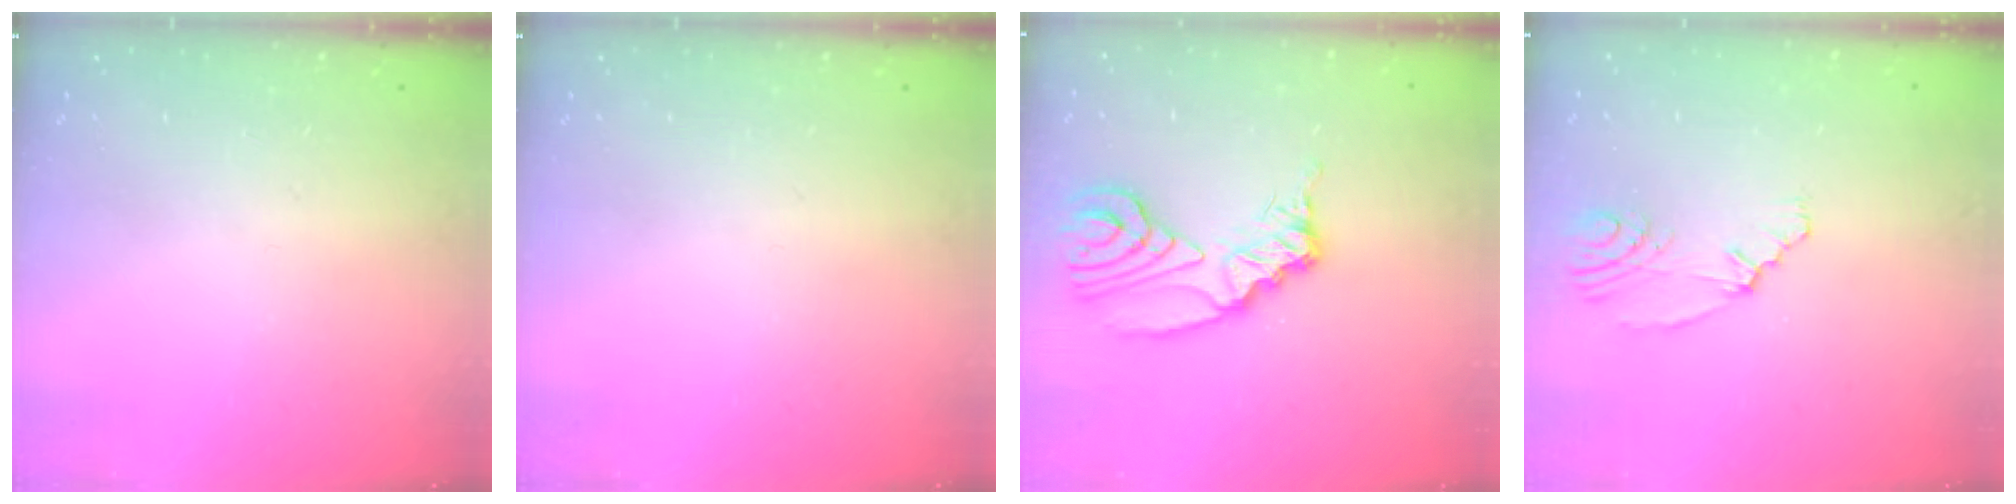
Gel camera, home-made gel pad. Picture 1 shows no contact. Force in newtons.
{"total": 0.0}
{"total": 12.5, "press": 12.4, "slide": 1.8}
{"total": 4.4, "press": 2.2, "slide": 3.8}